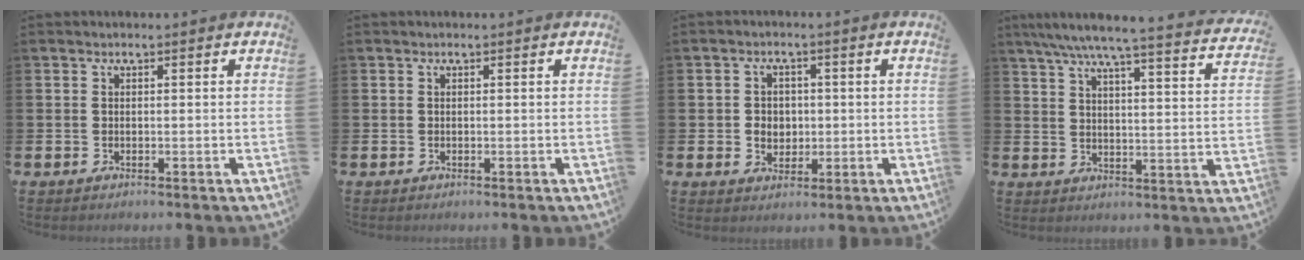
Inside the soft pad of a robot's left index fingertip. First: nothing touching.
{"total": 0.0}
{"total": 3.0, "force": [0.2, 2.8, 1.1], "torque": [-0.010, 0.003, -0.006]}
{"total": 6.3, "force": [5.6, 0.3, 2.9], "torque": [-0.076, -0.040, 0.091]}